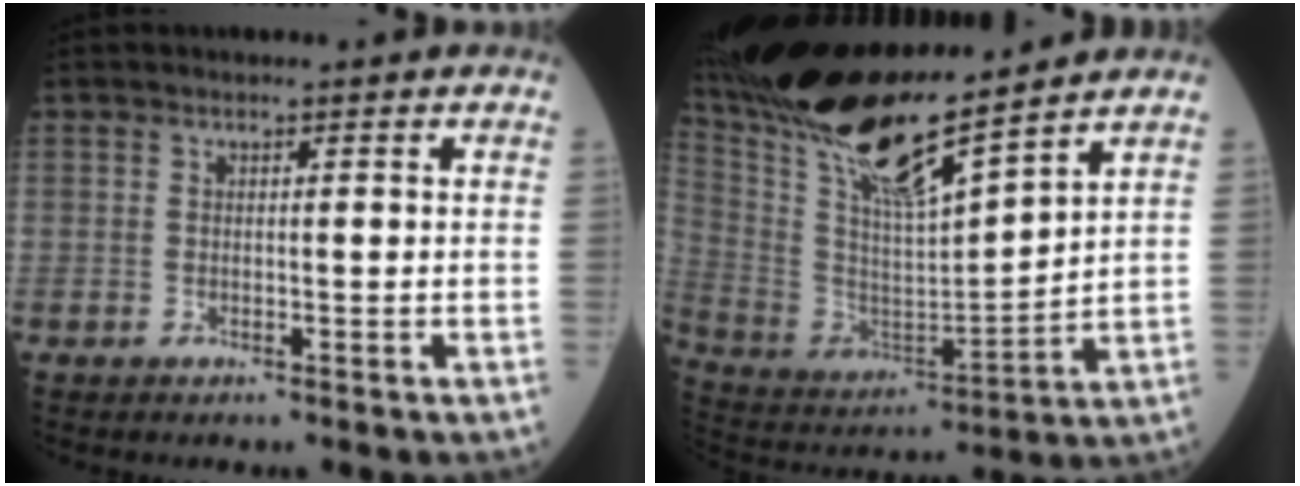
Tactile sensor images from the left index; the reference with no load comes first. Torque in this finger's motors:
{"motor_torque": [1.07, -1.07, 1.05, 0.21]}